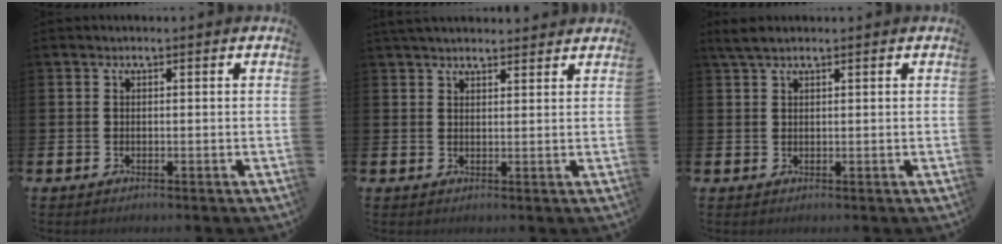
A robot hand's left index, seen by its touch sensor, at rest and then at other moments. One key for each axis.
{"total": 3.0, "fx": 2.9, "fy": 0.5, "fz": 0.5, "tx": -0.017, "ty": -0.007, "tz": 0.053}
{"total": 2.3, "fx": 1.8, "fy": 0.6, "fz": 1.3, "tx": -0.028, "ty": 0.006, "tz": 0.033}